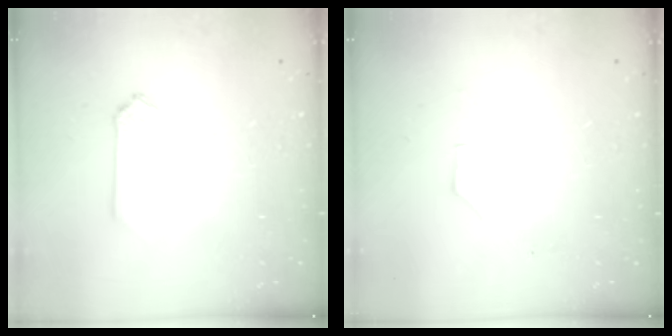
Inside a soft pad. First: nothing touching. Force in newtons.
{"total": 1.0, "press": 1.0, "slide": 0.2}